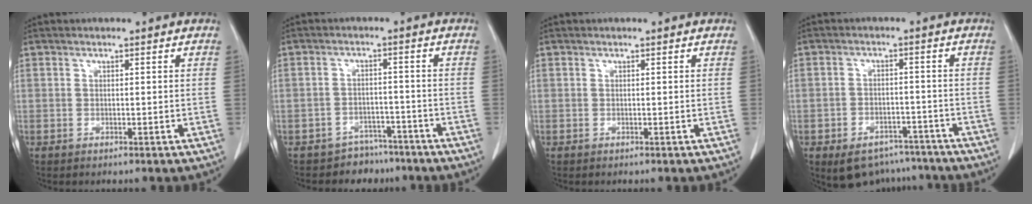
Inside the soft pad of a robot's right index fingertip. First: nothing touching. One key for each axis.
{"total": 5.0, "fx": -4.2, "fy": 2.8, "fz": -0.5, "tx": 0.010, "ty": 0.019, "tz": -0.062}
{"total": 0.0}
{"total": 7.7, "fx": -5.8, "fy": 4.8, "fz": 2.0, "tx": -0.019, "ty": 0.015, "tz": -0.076}